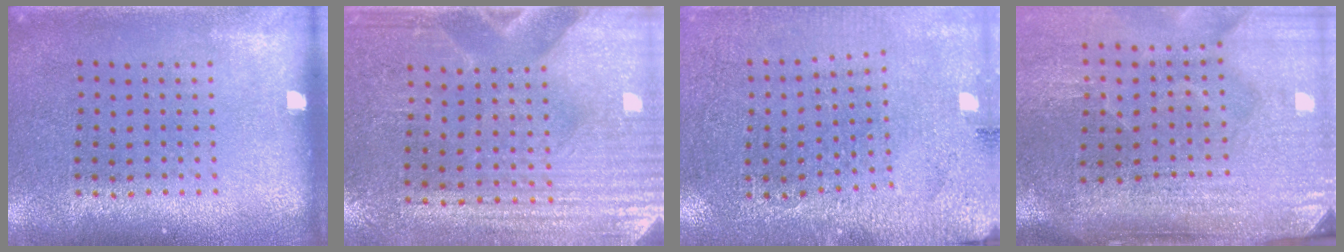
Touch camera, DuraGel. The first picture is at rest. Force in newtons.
{"total": 3.2, "press": 2.9, "slide": 1.3}
{"total": 2.7, "press": 2.7, "slide": 0.3}
{"total": 4.9, "press": 4.1, "slide": 2.7}